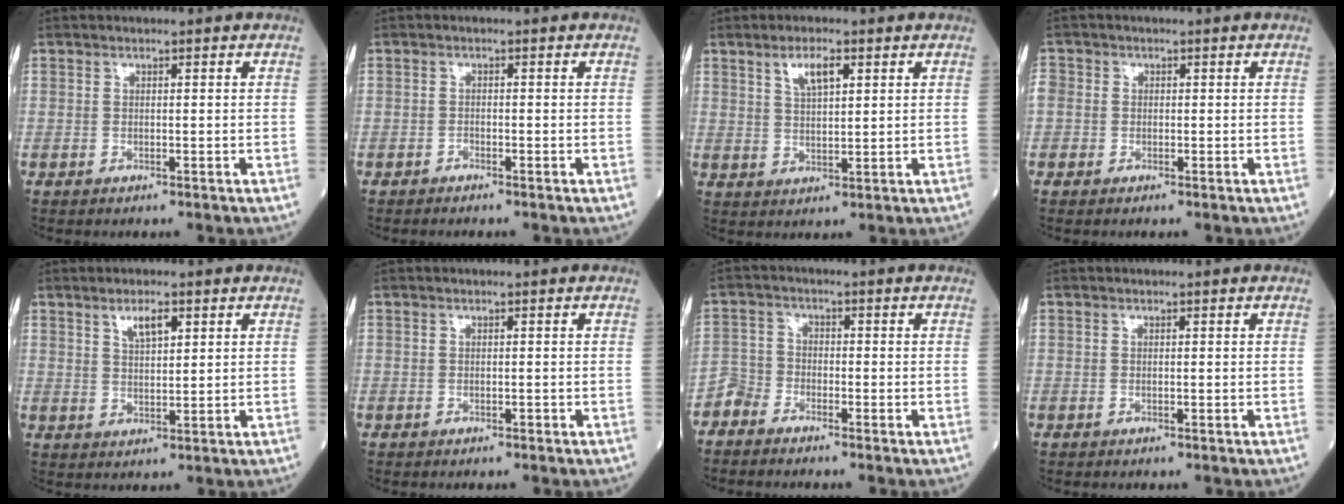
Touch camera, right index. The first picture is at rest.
{"total": 0.7, "force": [-0.7, 0.1, 0.1], "torque": [-0.004, -0.001, -0.014]}
{"total": 4.4, "force": [2.3, 1.2, 3.5], "torque": [-0.070, 0.004, 0.045]}
{"total": 3.0, "force": [-0.4, 2.8, 1.0], "torque": [-0.032, 0.009, -0.010]}
{"total": 3.6, "force": [2.0, 1.0, 2.7], "torque": [-0.053, 0.001, 0.039]}
{"total": 0.0}
{"total": 2.7, "force": [-2.5, 1.0, -0.3], "torque": [0.009, -0.002, -0.054]}
{"total": 0.0}